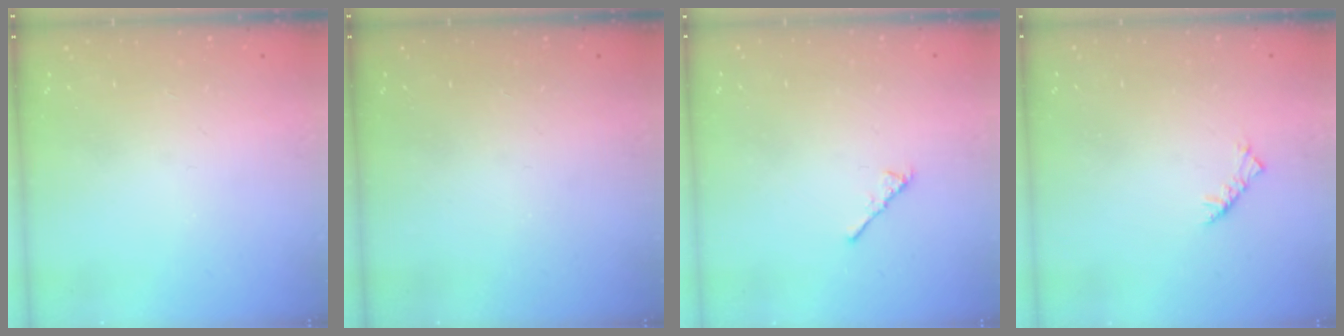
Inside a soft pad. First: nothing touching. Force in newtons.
{"total": 0.0}
{"total": 2.9, "press": 2.8, "slide": 0.7}
{"total": 2.5, "press": 2.4, "slide": 0.7}